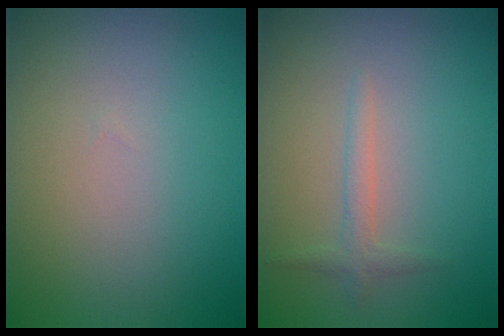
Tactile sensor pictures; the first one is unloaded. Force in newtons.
{"total": 1.3, "press": 1.3, "slide": 0.0}